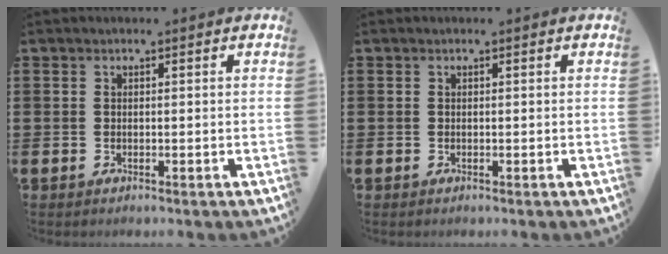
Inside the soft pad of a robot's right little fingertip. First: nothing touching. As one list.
[{"total": 0.0}]